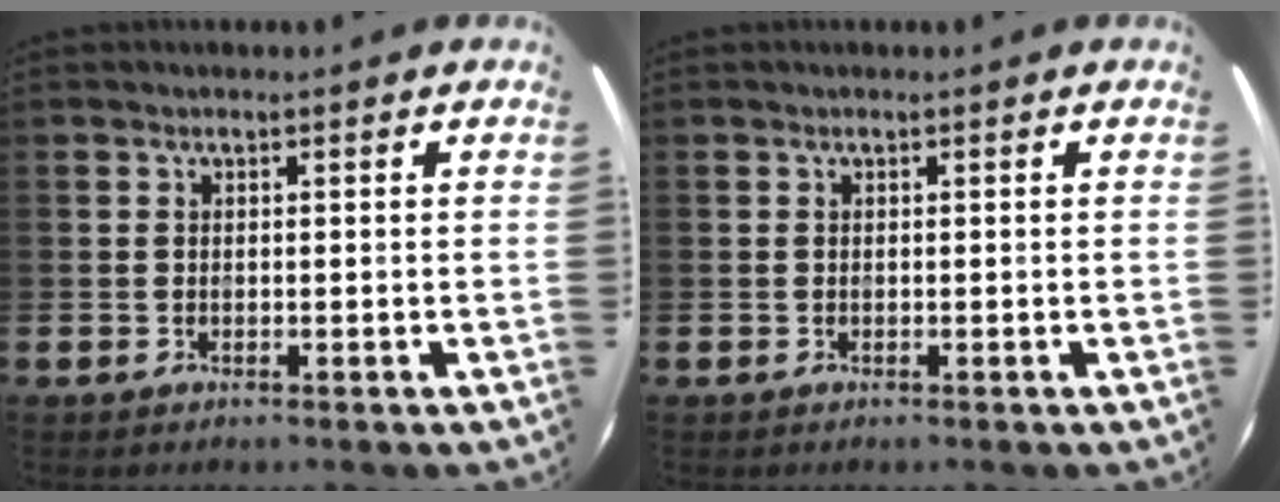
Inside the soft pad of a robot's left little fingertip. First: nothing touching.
{"total": 0.0}